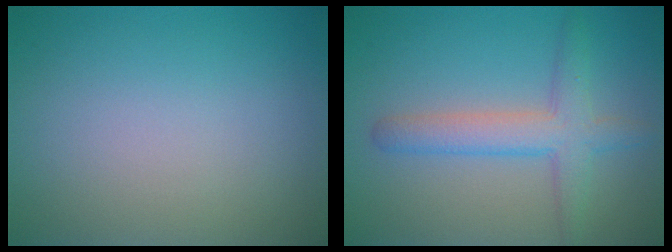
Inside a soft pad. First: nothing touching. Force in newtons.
{"total": 3.8, "press": 3.8, "slide": 0.2}